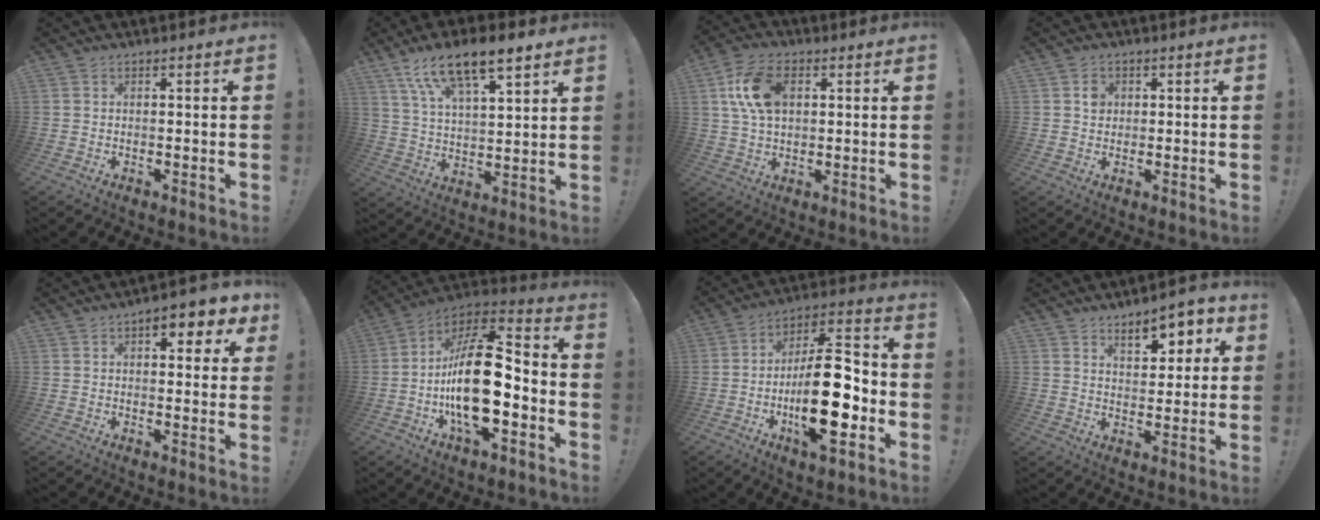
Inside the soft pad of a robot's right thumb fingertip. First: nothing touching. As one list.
[{"total": 14.5, "force": [10.0, 5.1, 9.2], "torque": [-0.163, -0.051, 0.175]}, {"total": 13.5, "force": [3.5, 8.5, 9.9], "torque": [-0.183, 0.008, 0.067]}, {"total": 2.8, "force": [0.4, 2.5, 1.2], "torque": [0.004, -0.007, 0.001]}, {"total": 6.8, "force": [3.3, 3.2, 5.0], "torque": [-0.054, -0.010, 0.051]}, {"total": 23.3, "force": [-3.9, 9.9, 20.7], "torque": [-0.394, 0.022, -0.064]}, {"total": 22.2, "force": [-5.5, 8.0, 19.9], "torque": [-0.354, 0.024, -0.084]}, {"total": 9.3, "force": [5.4, 4.6, 6.1], "torque": [-0.067, -0.030, 0.091]}]